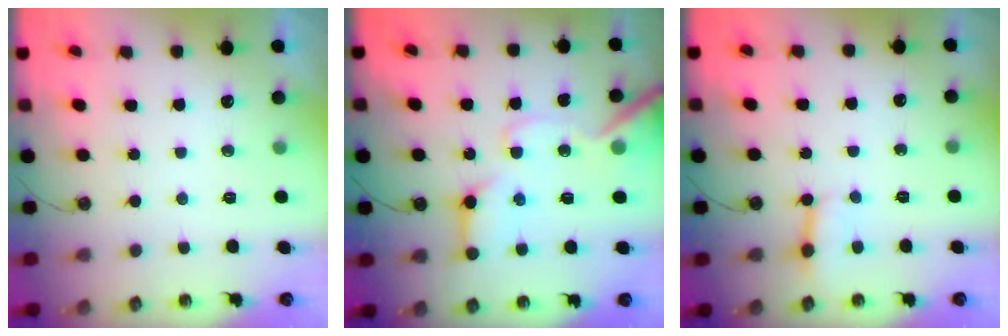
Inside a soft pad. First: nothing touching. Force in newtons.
{"total": 14.9, "press": 14.8, "slide": 2.0}
{"total": 2.8, "press": 2.8, "slide": 0.3}